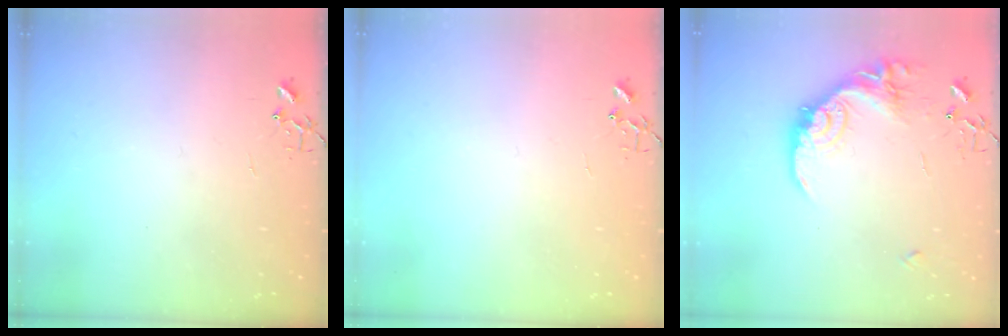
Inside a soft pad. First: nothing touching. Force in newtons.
{"total": 0.0}
{"total": 18.0, "press": 17.9, "slide": 1.1}